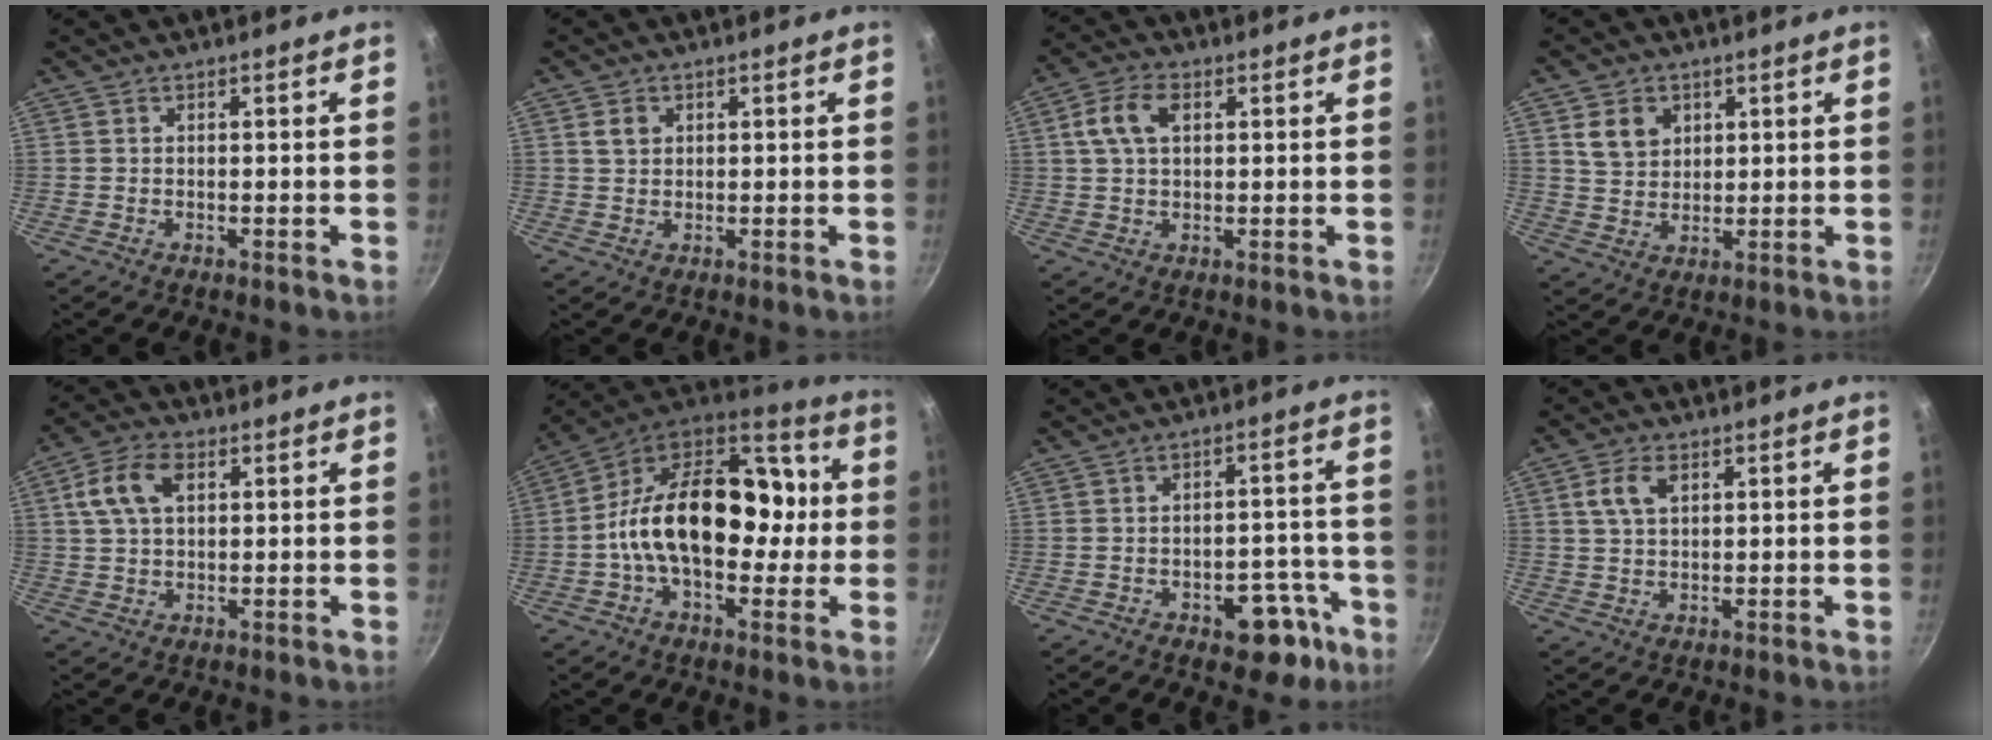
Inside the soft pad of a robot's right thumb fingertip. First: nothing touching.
{"total": 2.5, "force": [0.9, 2.0, 1.2], "torque": [-0.015, -0.001, 0.019]}
{"total": 6.9, "force": [2.0, 4.1, 5.2], "torque": [-0.104, 0.012, 0.037]}
{"total": 6.4, "force": [2.6, 5.0, 2.9], "torque": [-0.029, -0.013, 0.052]}
{"total": 8.4, "force": [2.5, 5.1, 6.2], "torque": [-0.121, 0.014, 0.044]}
{"total": 24.1, "force": [-0.2, 14.3, 19.4], "torque": [-0.290, 0.046, -0.010]}
{"total": 9.5, "force": [-5.0, 5.1, 6.2], "torque": [-0.050, 0.048, -0.061]}
{"total": 4.9, "force": [1.8, 2.7, 3.6], "torque": [-0.075, 0.002, 0.035]}